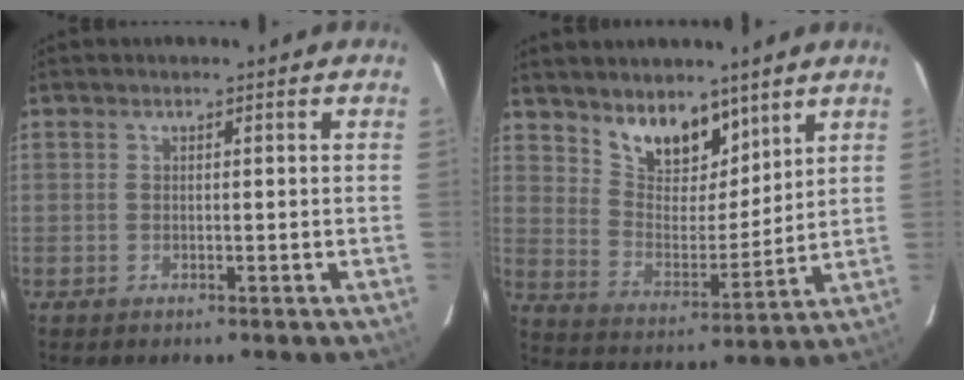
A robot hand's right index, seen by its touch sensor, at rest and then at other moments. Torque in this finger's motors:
{"motor_torque": [0.66, 0.66, 0.16, 0.07]}